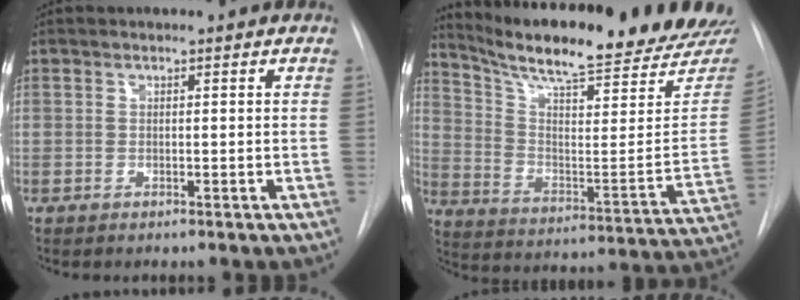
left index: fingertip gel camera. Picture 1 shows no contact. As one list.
[{"total": 26.2, "force": [23.2, 1.9, 12.0], "torque": [-0.193, -0.096, 0.316]}]